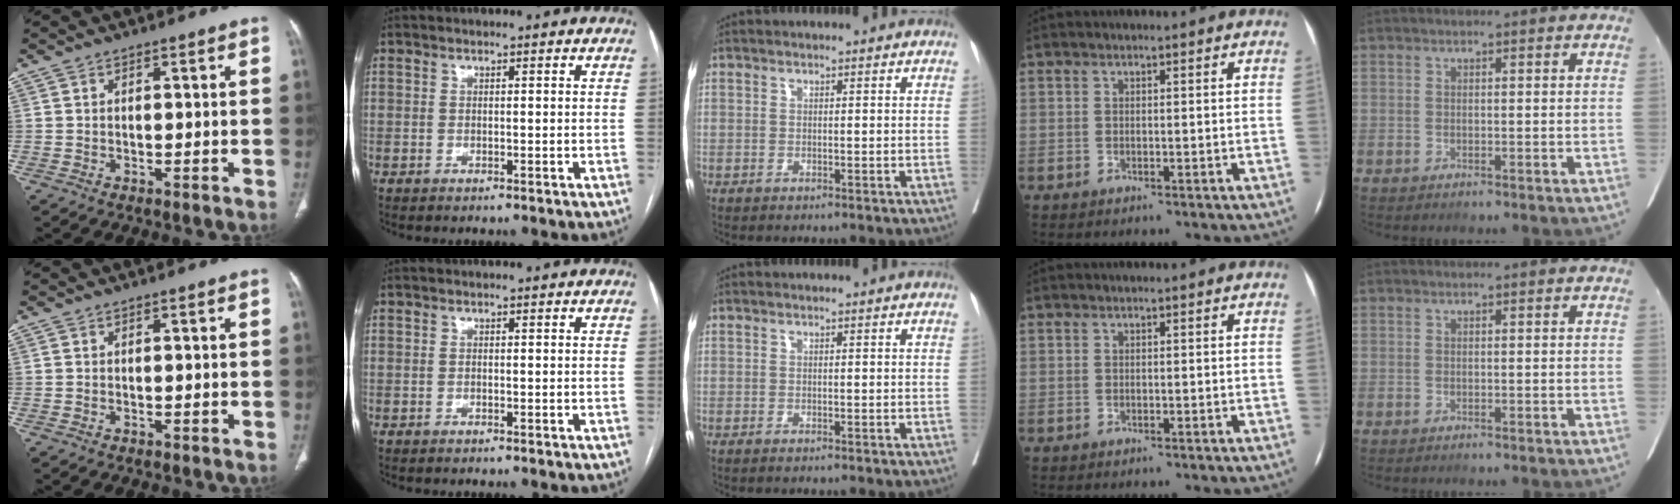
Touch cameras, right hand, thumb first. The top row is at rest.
{"middle": {"total": 1.4, "force": [-1.2, -0.1, 0.7], "torque": [-0.007, 0.000, -0.014]}}